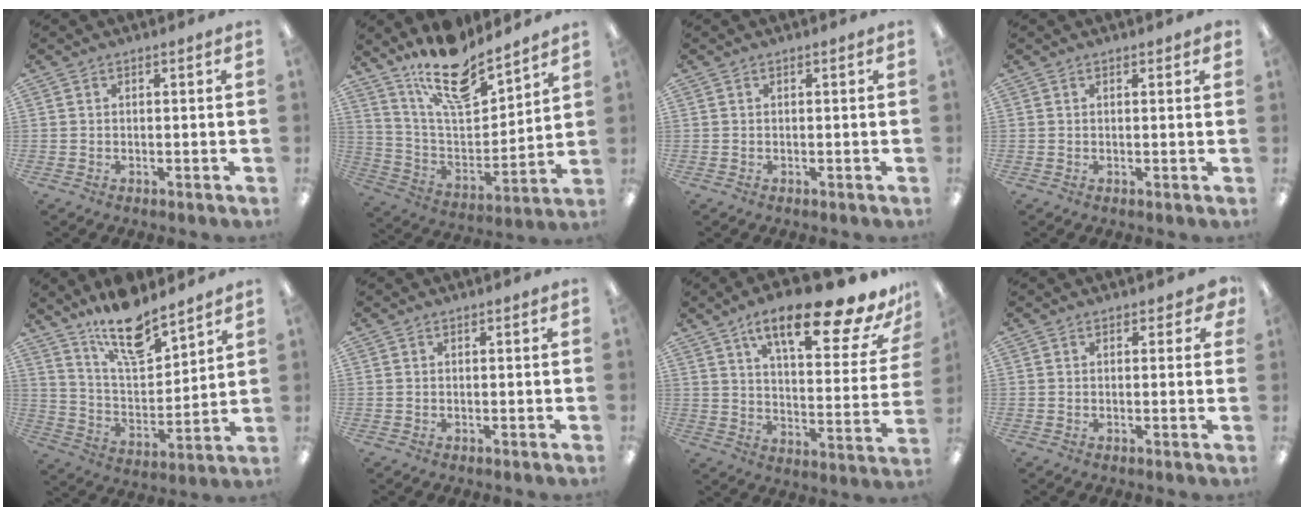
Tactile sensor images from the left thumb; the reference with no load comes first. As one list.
[{"total": 17.6, "force": [14.0, 5.8, 8.9], "torque": [-0.160, -0.088, 0.241]}, {"total": 0.0}, {"total": 0.7, "force": [0.6, 0.3, 0.3], "torque": [0.000, -0.002, 0.009]}, {"total": 15.5, "force": [12.5, 4.8, 7.9], "torque": [-0.141, -0.077, 0.218]}, {"total": 0.0}, {"total": 21.5, "force": [14.6, 5.6, 14.7], "torque": [-0.214, -0.096, 0.231]}, {"total": 1.8, "force": [1.1, 1.2, 0.9], "torque": [-0.003, -0.002, 0.016]}]